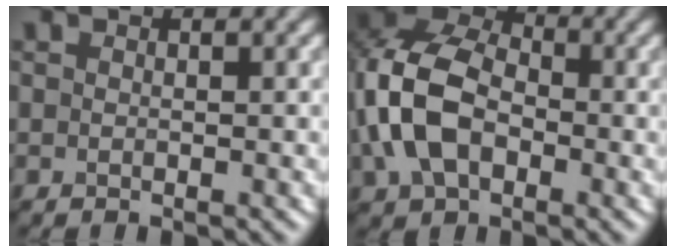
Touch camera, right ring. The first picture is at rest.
{"total": 9.3, "force": [-1.5, 6.4, 6.6], "torque": [-0.163, 0.010, -0.044]}